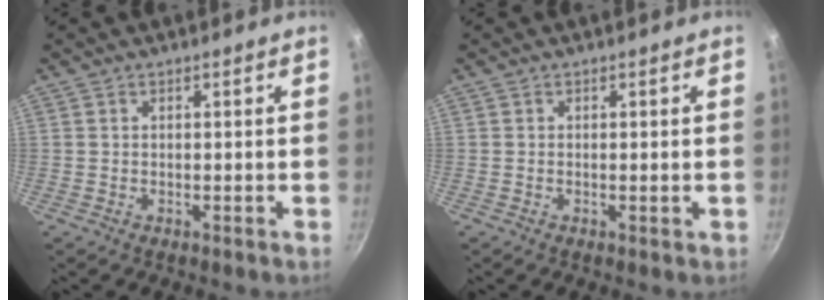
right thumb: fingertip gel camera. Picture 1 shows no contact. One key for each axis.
{"total": 0.7, "fx": -0.1, "fy": 0.2, "fz": 0.7, "tx": -0.011, "ty": 0.000, "tz": -0.003}